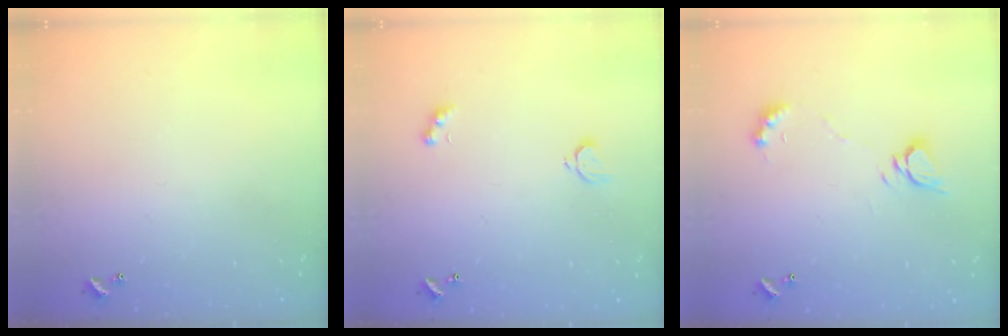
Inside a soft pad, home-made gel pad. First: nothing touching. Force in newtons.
{"total": 2.1, "press": 2.0, "slide": 0.5}
{"total": 4.9, "press": 4.9, "slide": 0.6}